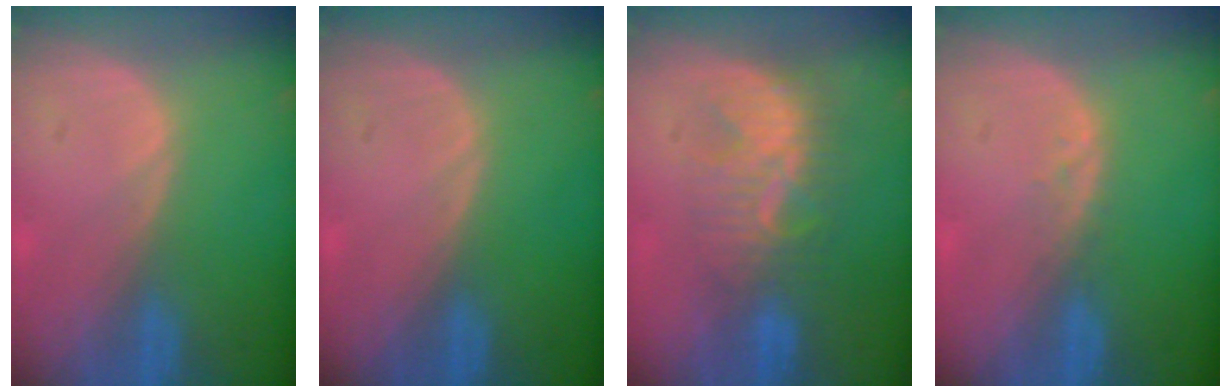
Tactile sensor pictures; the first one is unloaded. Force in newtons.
{"total": 0.0}
{"total": 7.7, "press": 7.4, "slide": 2.3}
{"total": 1.3, "press": 1.3, "slide": 0.2}